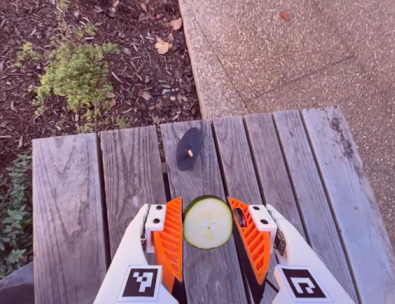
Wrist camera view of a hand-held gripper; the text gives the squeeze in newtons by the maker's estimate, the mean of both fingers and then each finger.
{"total": 5.9, "left": 5.9, "right": 5.9}